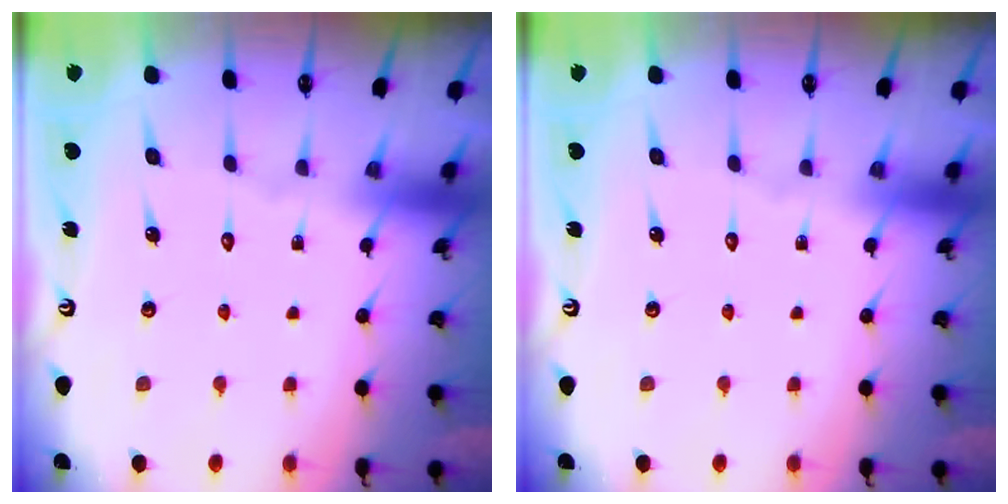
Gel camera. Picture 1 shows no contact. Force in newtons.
{"total": 0.0}